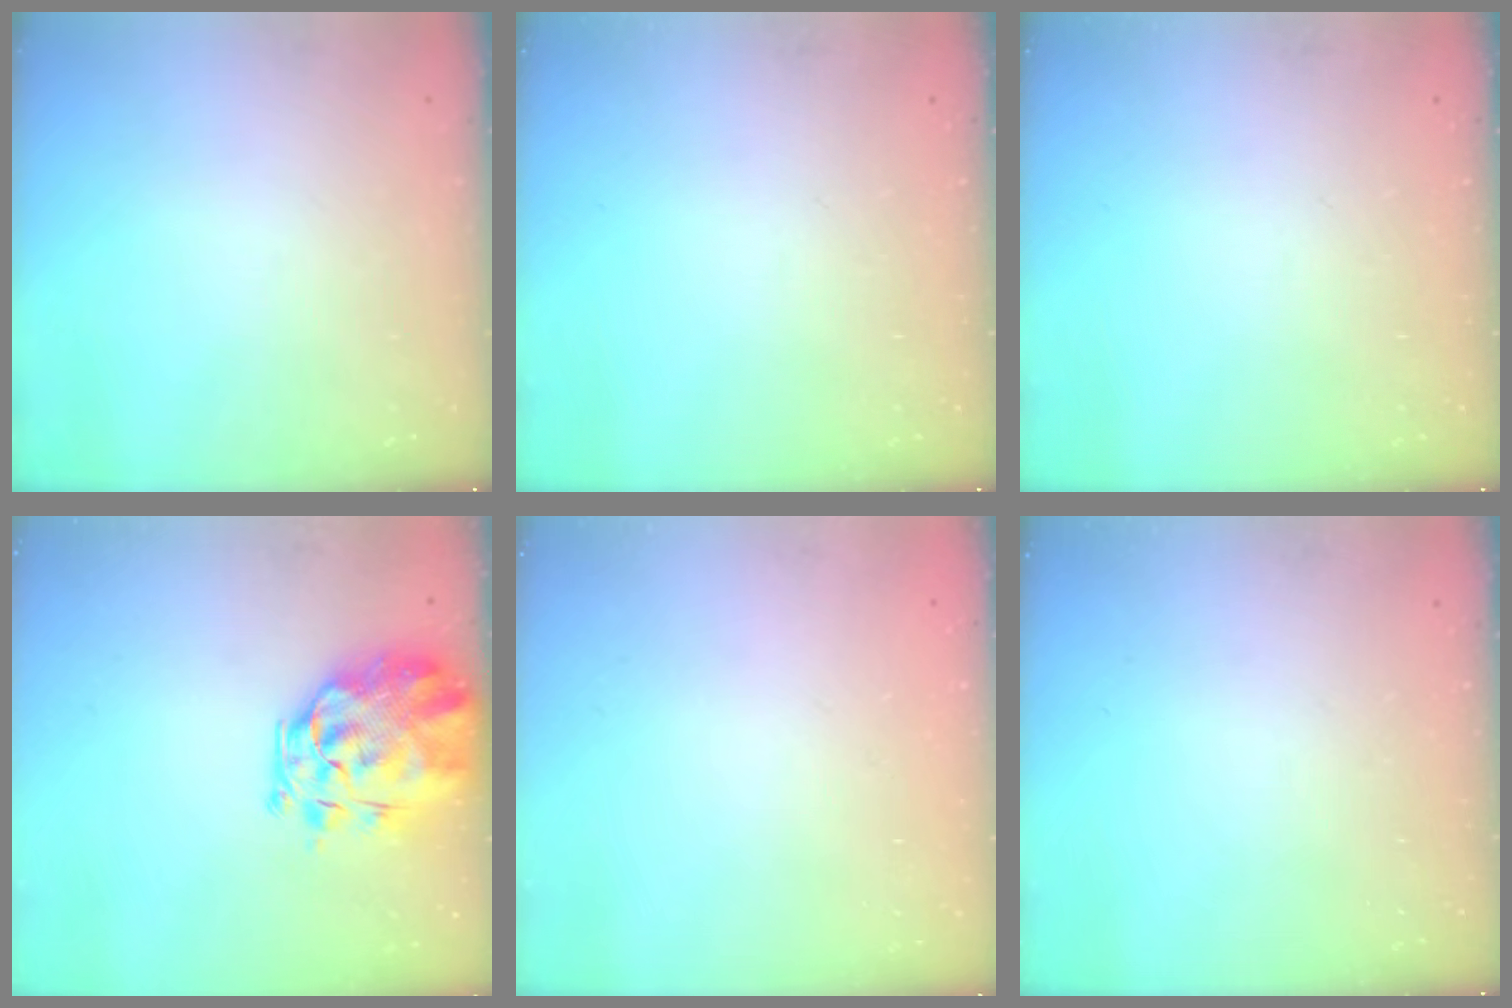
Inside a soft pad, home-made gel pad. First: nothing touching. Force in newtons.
{"total": 0.0}
{"total": 0.0}
{"total": 3.5, "press": 3.2, "slide": 1.5}
{"total": 1.8, "press": 1.8, "slide": 0.2}
{"total": 0.0}